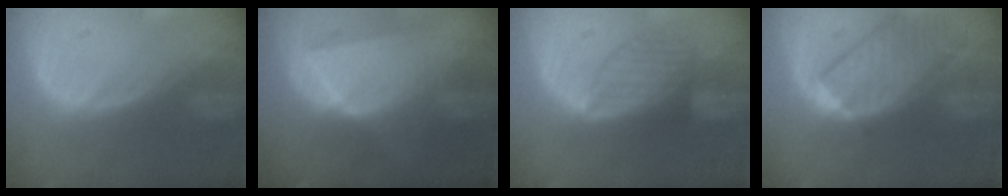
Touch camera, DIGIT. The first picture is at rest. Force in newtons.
{"total": 9.0, "press": 7.9, "slide": 4.3}
{"total": 6.0, "press": 5.9, "slide": 0.7}
{"total": 9.8, "press": 8.6, "slide": 4.7}